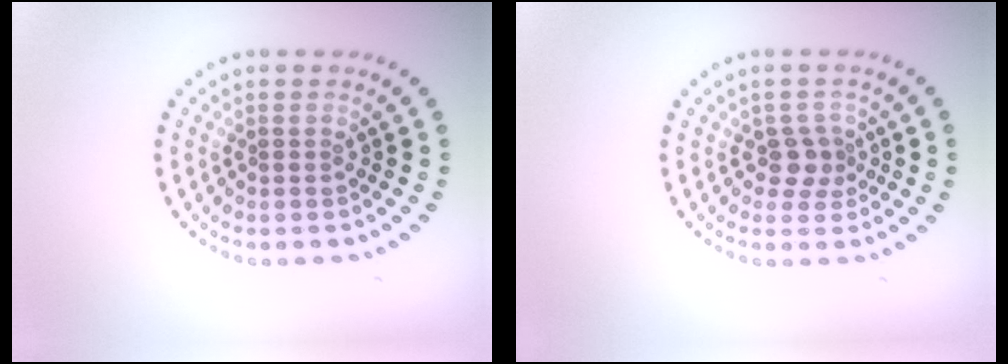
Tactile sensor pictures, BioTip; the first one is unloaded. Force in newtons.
{"total": 2.1, "press": 1.7, "slide": 1.3}